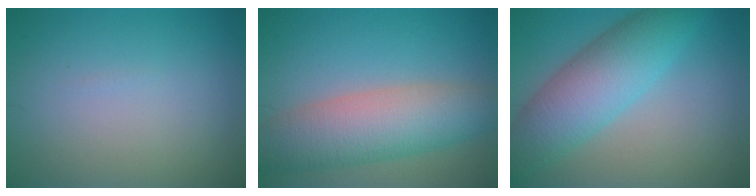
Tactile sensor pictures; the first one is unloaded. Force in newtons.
{"total": 7.5, "press": 7.5, "slide": 0.4}
{"total": 7.1, "press": 7.1, "slide": 0.2}